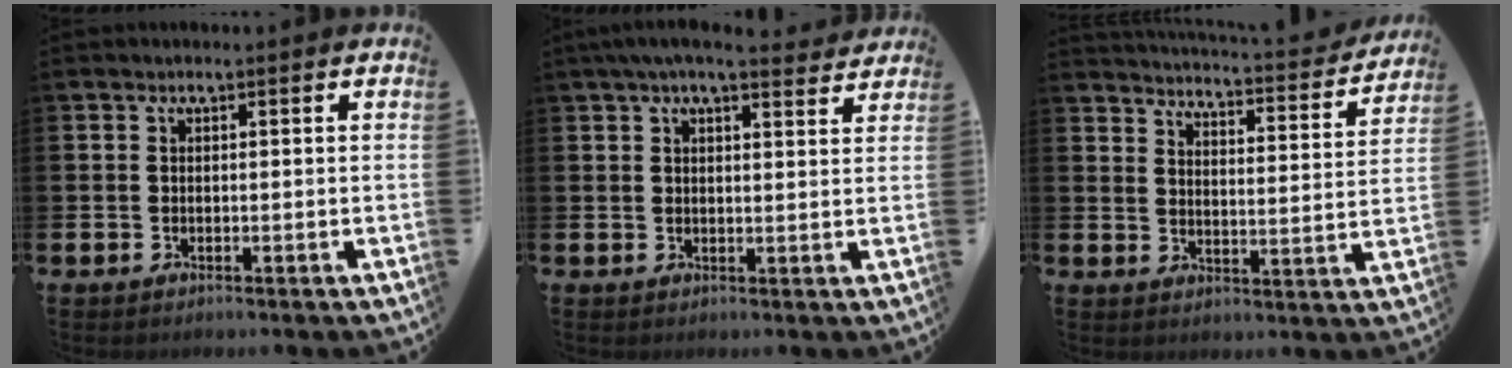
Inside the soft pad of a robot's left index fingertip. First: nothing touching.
{"total": 4.8, "force": [4.2, 0.6, 2.1], "torque": [-0.042, -0.014, 0.074]}
{"total": 3.7, "force": [3.6, -0.1, 0.6], "torque": [-0.028, -0.041, 0.053]}